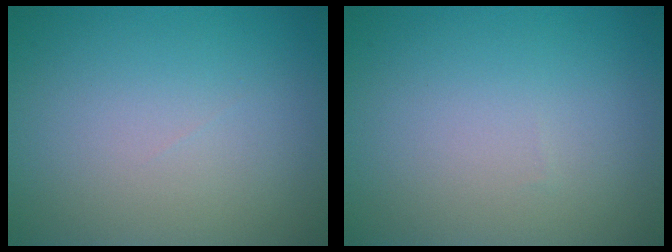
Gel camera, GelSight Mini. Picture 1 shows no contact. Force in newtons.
{"total": 0.0}